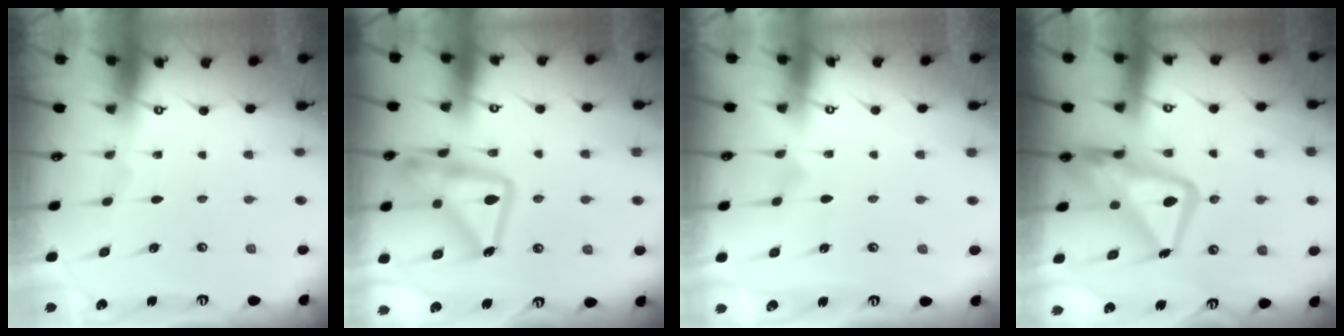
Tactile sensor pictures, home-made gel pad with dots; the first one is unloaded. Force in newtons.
{"total": 21.5, "press": 21.4, "slide": 1.5}
{"total": 3.8, "press": 3.8, "slide": 0.2}
{"total": 17.7, "press": 17.6, "slide": 1.7}